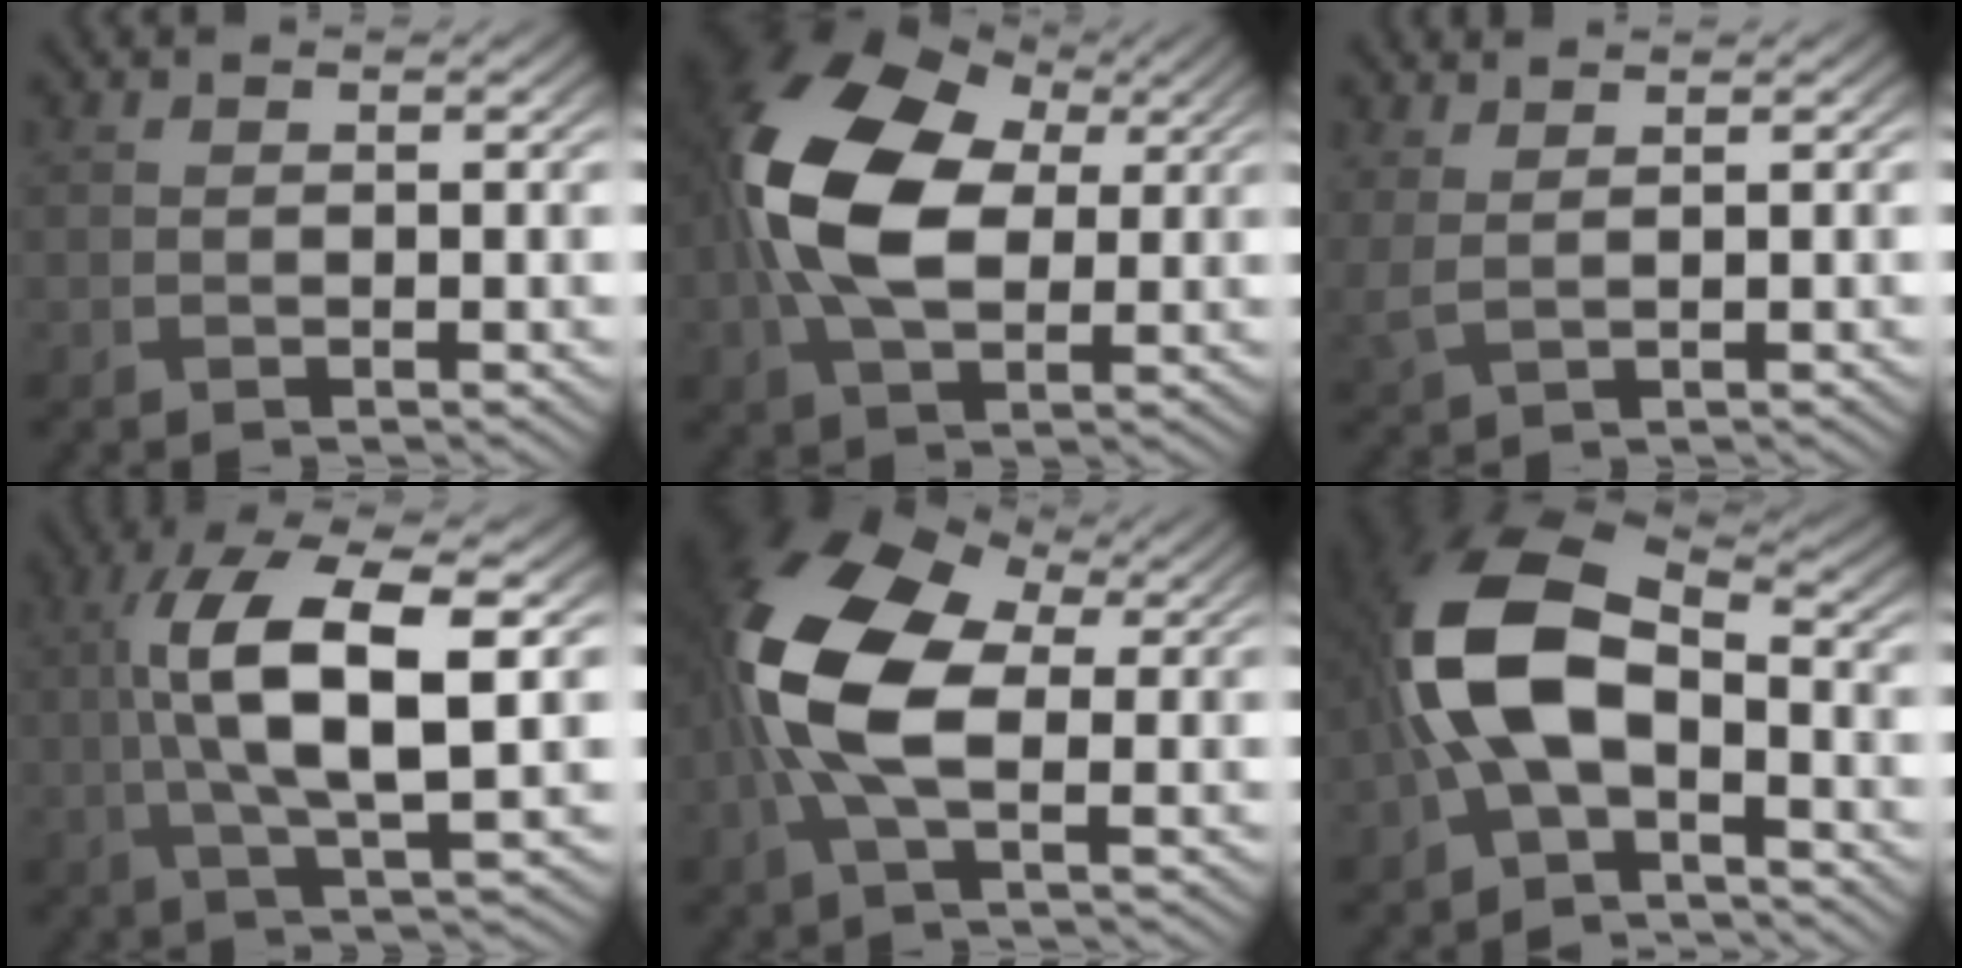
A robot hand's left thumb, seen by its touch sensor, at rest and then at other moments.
{"total": 15.3, "force": [1.7, 9.7, 11.6], "torque": [-0.267, 0.013, 0.025]}
{"total": 2.6, "force": [1.8, 0.9, 1.6], "torque": [-0.050, 0.002, 0.044]}
{"total": 12.3, "force": [1.0, 4.2, 11.6], "torque": [-0.229, 0.007, 0.019]}
{"total": 13.8, "force": [0.0, 7.2, 11.7], "torque": [-0.265, 0.013, -0.014]}
{"total": 12.8, "force": [-2.1, 7.2, 10.3], "torque": [-0.242, 0.009, -0.057]}